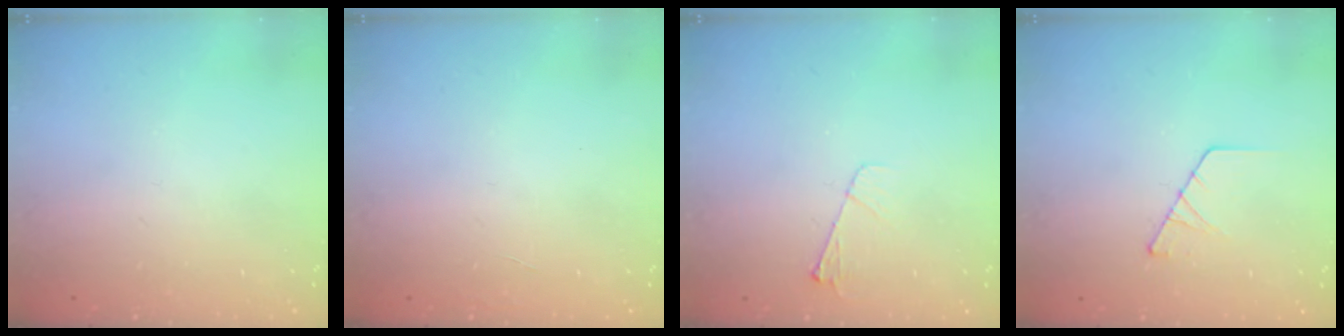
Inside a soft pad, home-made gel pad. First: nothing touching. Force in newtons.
{"total": 0.0}
{"total": 4.4, "press": 4.3, "slide": 0.6}
{"total": 3.8, "press": 3.8, "slide": 0.4}